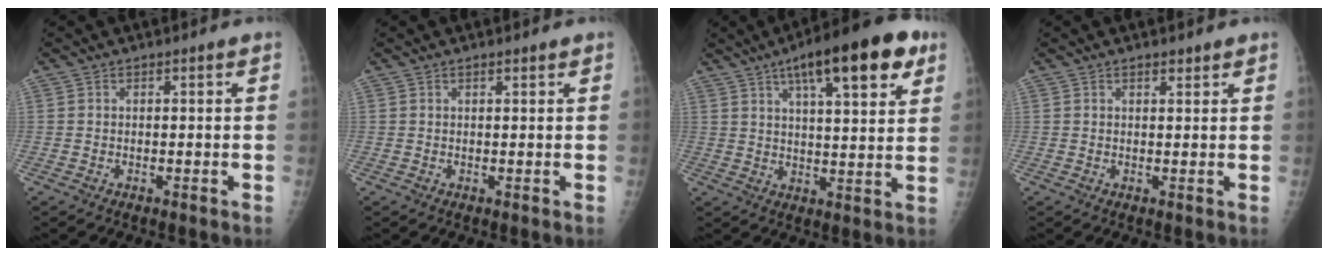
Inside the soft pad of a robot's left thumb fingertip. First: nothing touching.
{"total": 0.8, "force": [0.6, 0.2, 0.5], "torque": [-0.007, -0.001, 0.009]}
{"total": 17.6, "force": [9.2, 5.0, 14.1], "torque": [-0.185, -0.013, 0.131]}
{"total": 1.4, "force": [1.1, 0.6, 0.7], "torque": [-0.006, -0.006, 0.015]}